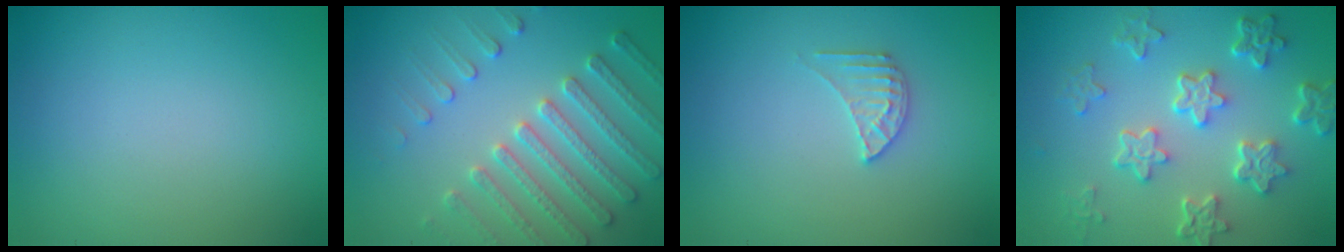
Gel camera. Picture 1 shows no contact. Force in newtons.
{"total": 4.1, "press": 4.0, "slide": 0.8}
{"total": 1.7, "press": 1.7, "slide": 0.1}
{"total": 5.7, "press": 4.2, "slide": 3.8}